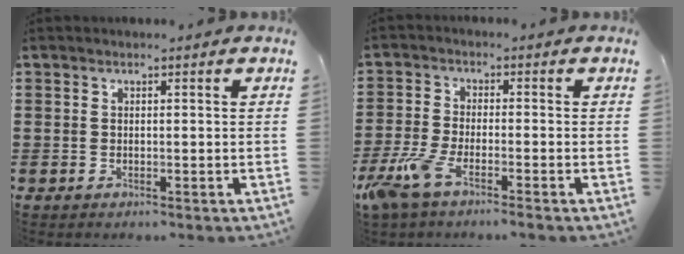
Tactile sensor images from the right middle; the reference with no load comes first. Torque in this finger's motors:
{"motor_torque": [1.42, -0.72, 0.31, 0.21]}